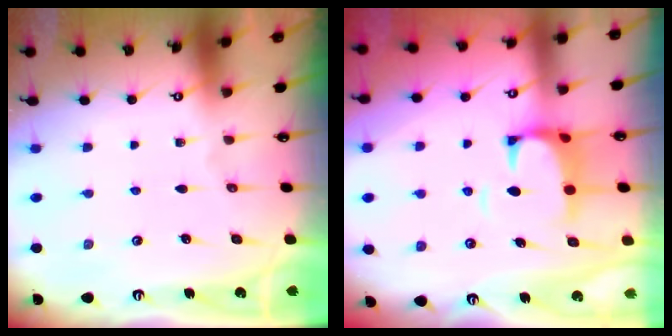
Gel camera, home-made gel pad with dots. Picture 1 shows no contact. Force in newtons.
{"total": 2.6, "press": 2.3, "slide": 1.2}